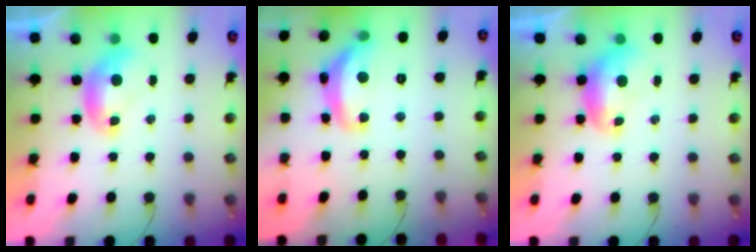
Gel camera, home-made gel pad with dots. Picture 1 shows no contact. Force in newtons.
{"total": 8.4, "press": 8.4, "slide": 0.7}
{"total": 1.2, "press": 1.1, "slide": 0.5}